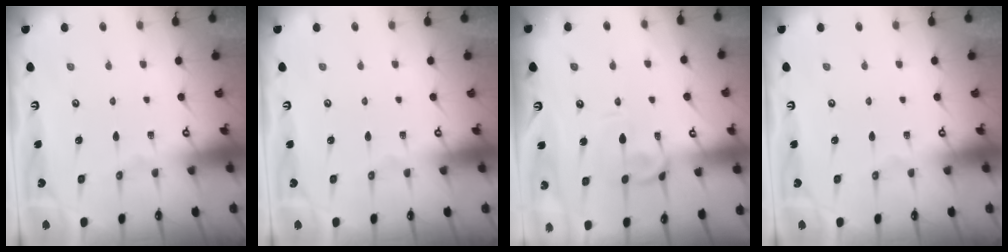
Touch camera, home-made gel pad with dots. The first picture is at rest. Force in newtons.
{"total": 0.0}
{"total": 1.0, "press": 0.6, "slide": 0.7}
{"total": 0.0}